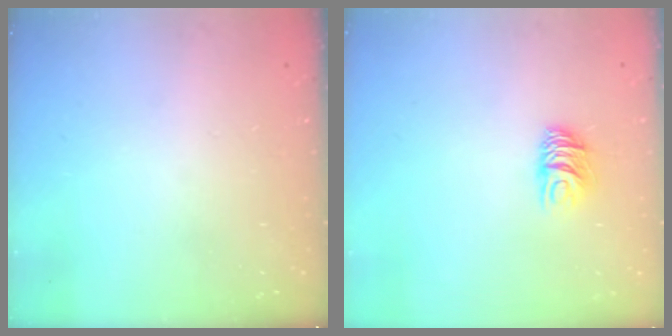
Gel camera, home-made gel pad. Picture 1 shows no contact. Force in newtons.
{"total": 6.7, "press": 6.7, "slide": 0.7}